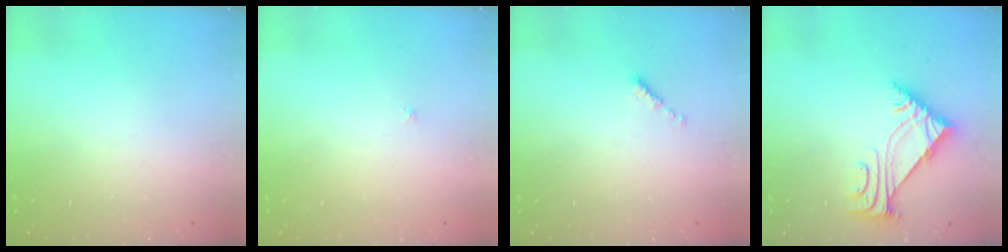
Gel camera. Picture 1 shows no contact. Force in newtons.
{"total": 0.9, "press": 0.9, "slide": 0.2}
{"total": 0.0}
{"total": 6.1, "press": 6.0, "slide": 1.0}